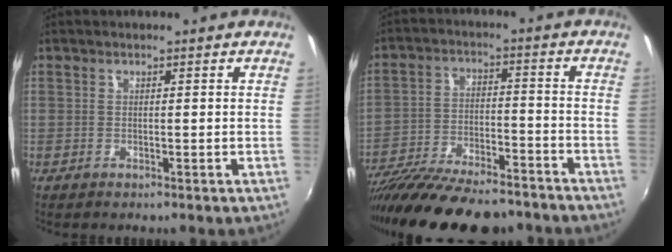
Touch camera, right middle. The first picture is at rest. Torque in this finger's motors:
{"motor_torque": [1.02, -1.12, 0.93, 0.21]}